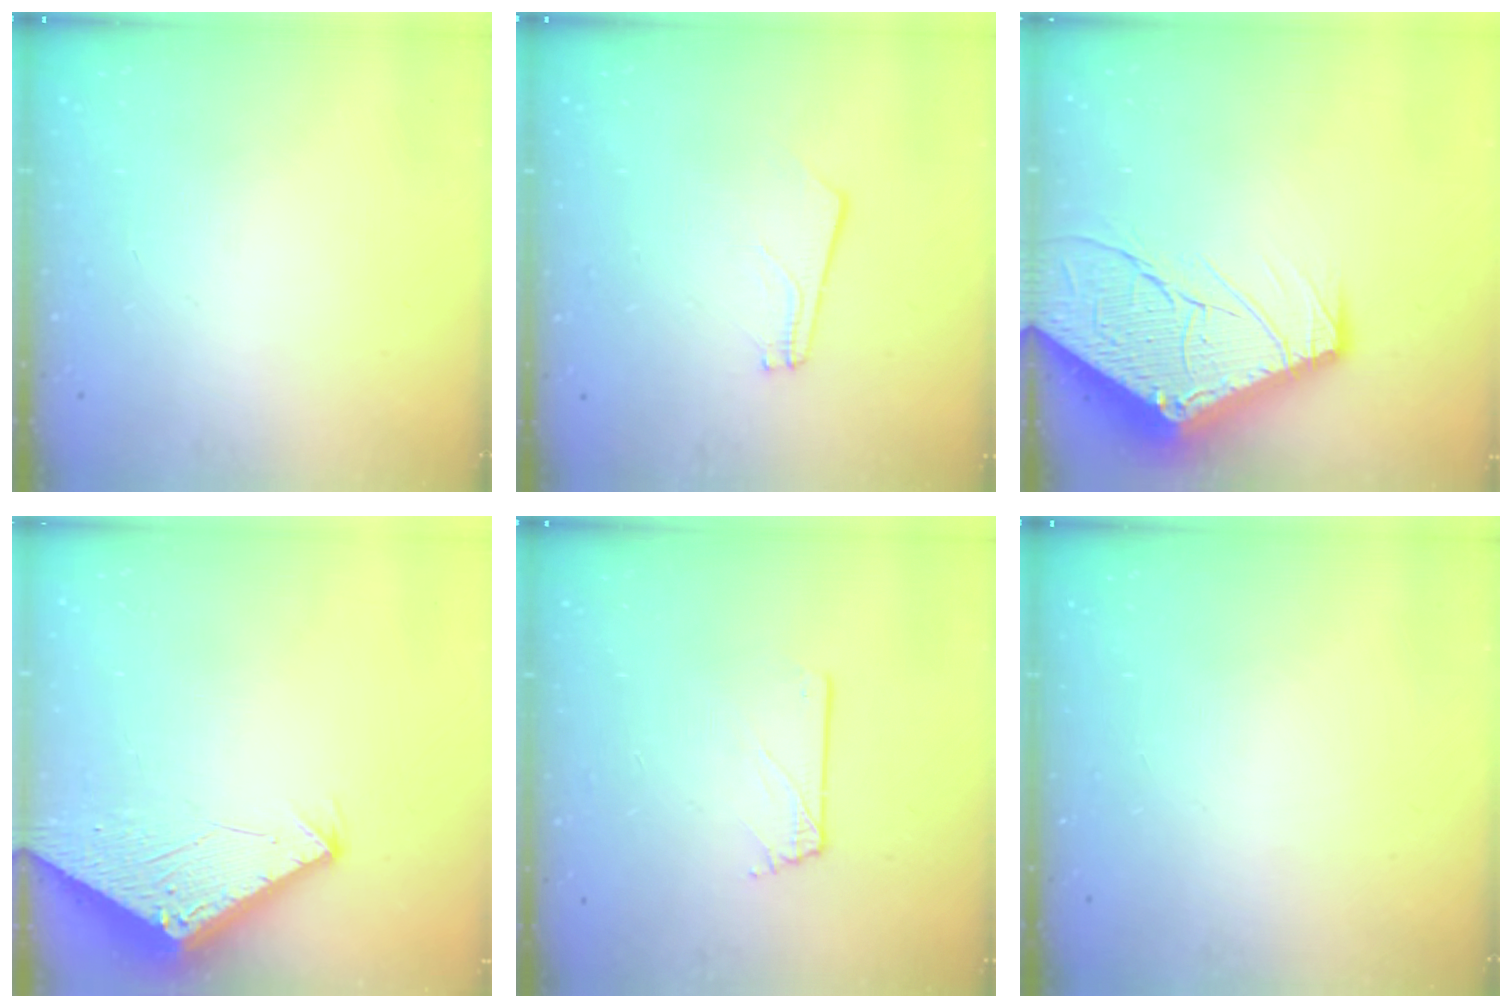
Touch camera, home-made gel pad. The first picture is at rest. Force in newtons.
{"total": 2.2, "press": 2.2, "slide": 0.3}
{"total": 23.4, "press": 23.3, "slide": 2.9}
{"total": 2.8, "press": 2.8, "slide": 0.2}
{"total": 0.9, "press": 0.9, "slide": 0.0}
{"total": 0.0}